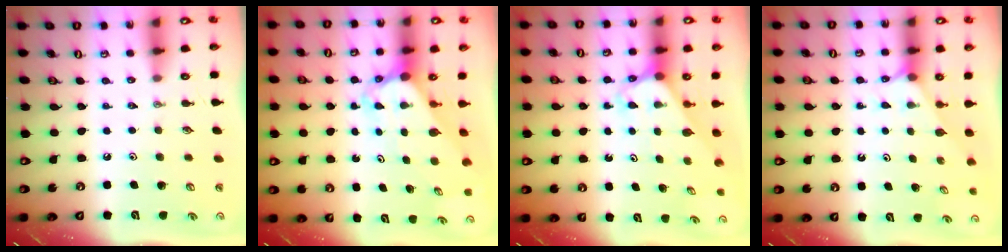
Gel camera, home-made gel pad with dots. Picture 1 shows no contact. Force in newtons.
{"total": 3.5, "press": 3.5, "slide": 0.3}
{"total": 2.7, "press": 2.7, "slide": 0.2}
{"total": 1.9, "press": 1.9, "slide": 0.3}